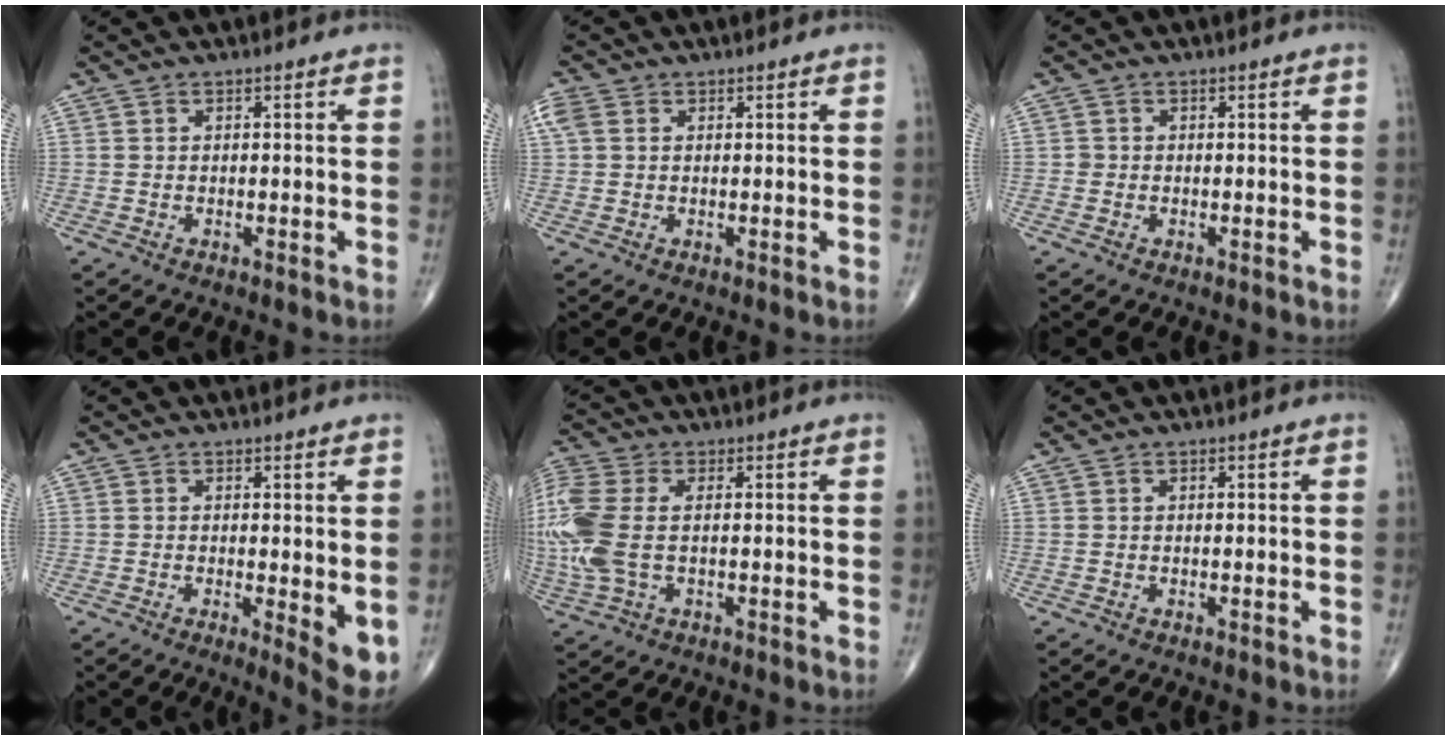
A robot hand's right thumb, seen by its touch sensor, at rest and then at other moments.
{"total": 3.3, "force": [1.0, 2.5, 1.9], "torque": [-0.060, 0.015, 0.022]}
{"total": 0.7, "force": [-0.1, 0.7, 0.1], "torque": [0.003, 0.004, -0.003]}
{"total": 5.3, "force": [-0.5, 1.3, 5.1], "torque": [-0.069, -0.015, -0.008]}
{"total": 12.5, "force": [0.1, 7.1, 10.2], "torque": [-0.283, 0.007, 0.005]}
{"total": 0.0}